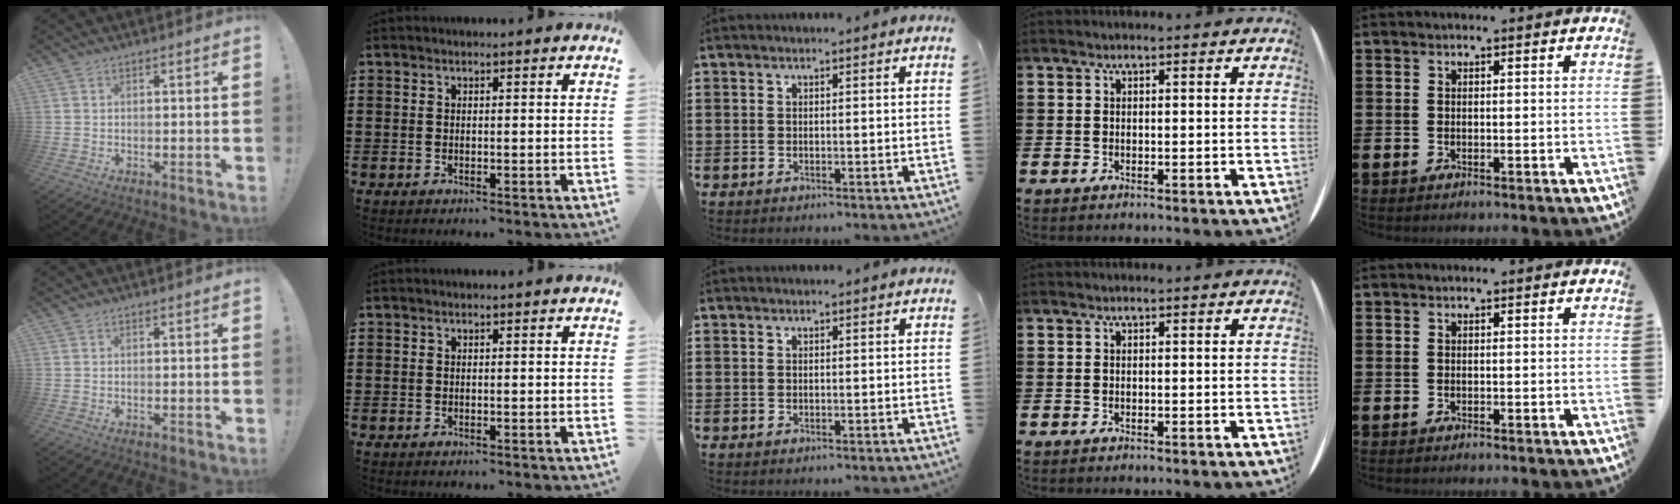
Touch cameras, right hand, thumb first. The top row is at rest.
{}